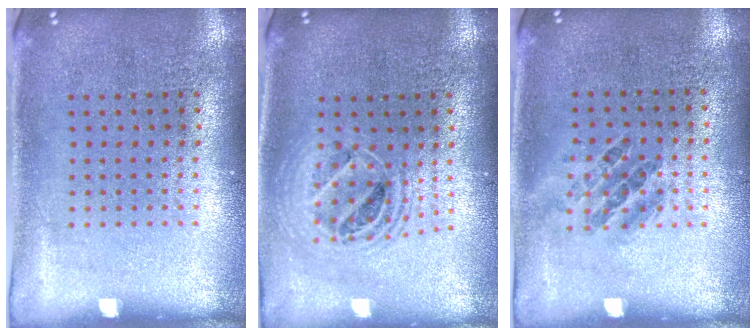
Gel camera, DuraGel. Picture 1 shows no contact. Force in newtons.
{"total": 1.8, "press": 1.5, "slide": 1.0}
{"total": 0.9, "press": 0.7, "slide": 0.5}